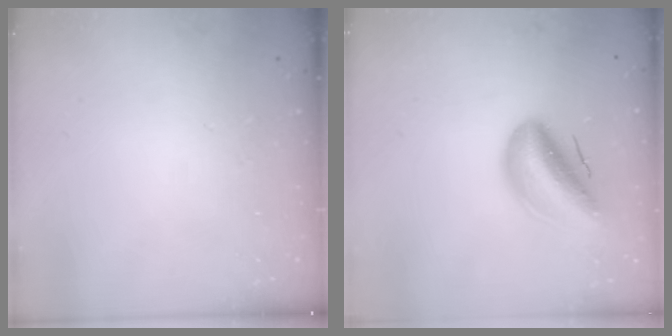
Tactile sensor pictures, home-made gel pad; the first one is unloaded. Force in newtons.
{"total": 12.4, "press": 11.8, "slide": 3.7}